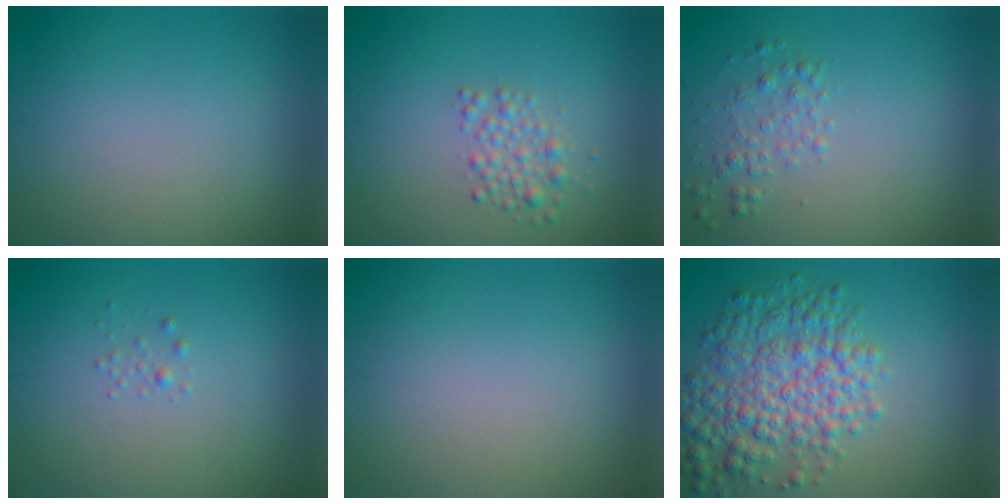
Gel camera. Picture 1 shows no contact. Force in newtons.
{"total": 2.0, "press": 2.0, "slide": 0.1}
{"total": 1.7, "press": 1.7, "slide": 0.1}
{"total": 0.6, "press": 0.6, "slide": 0.0}
{"total": 0.0}
{"total": 6.8, "press": 6.8, "slide": 0.2}